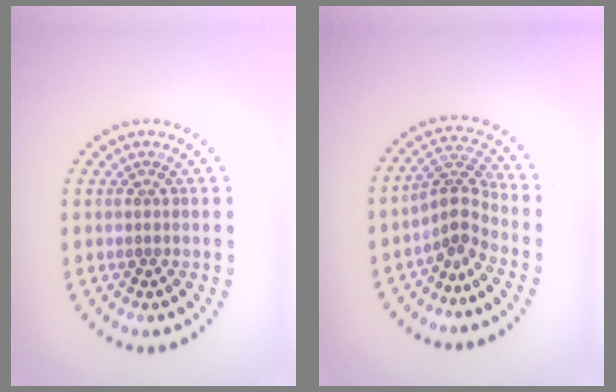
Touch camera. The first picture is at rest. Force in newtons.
{"total": 2.8, "press": 1.9, "slide": 2.1}